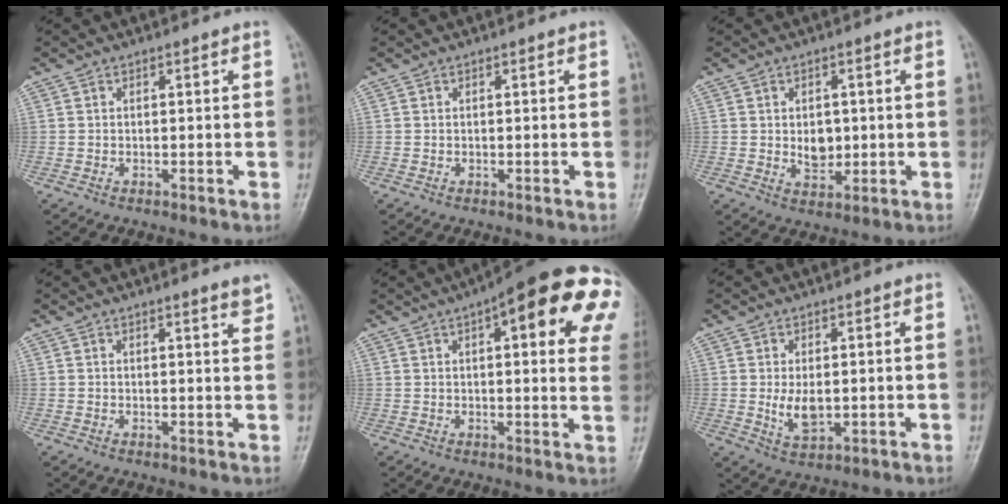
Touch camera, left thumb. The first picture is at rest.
{"total": 0.0}
{"total": 4.7, "force": [0.3, 3.5, 3.1], "torque": [-0.028, -0.005, 0.011]}
{"total": 2.3, "force": [1.8, 0.1, 1.4], "torque": [-0.014, -0.014, 0.023]}
{"total": 22.4, "force": [8.3, 6.7, 19.7], "torque": [-0.220, 0.012, 0.097]}
{"total": 4.7, "force": [0.2, 2.7, 3.8], "torque": [-0.063, -0.012, 0.012]}